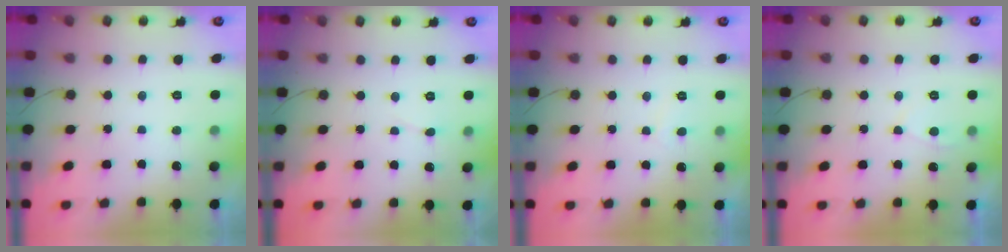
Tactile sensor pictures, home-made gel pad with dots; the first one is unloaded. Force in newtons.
{"total": 2.5, "press": 2.5, "slide": 0.1}
{"total": 2.7, "press": 2.7, "slide": 0.4}
{"total": 3.3, "press": 3.2, "slide": 0.6}